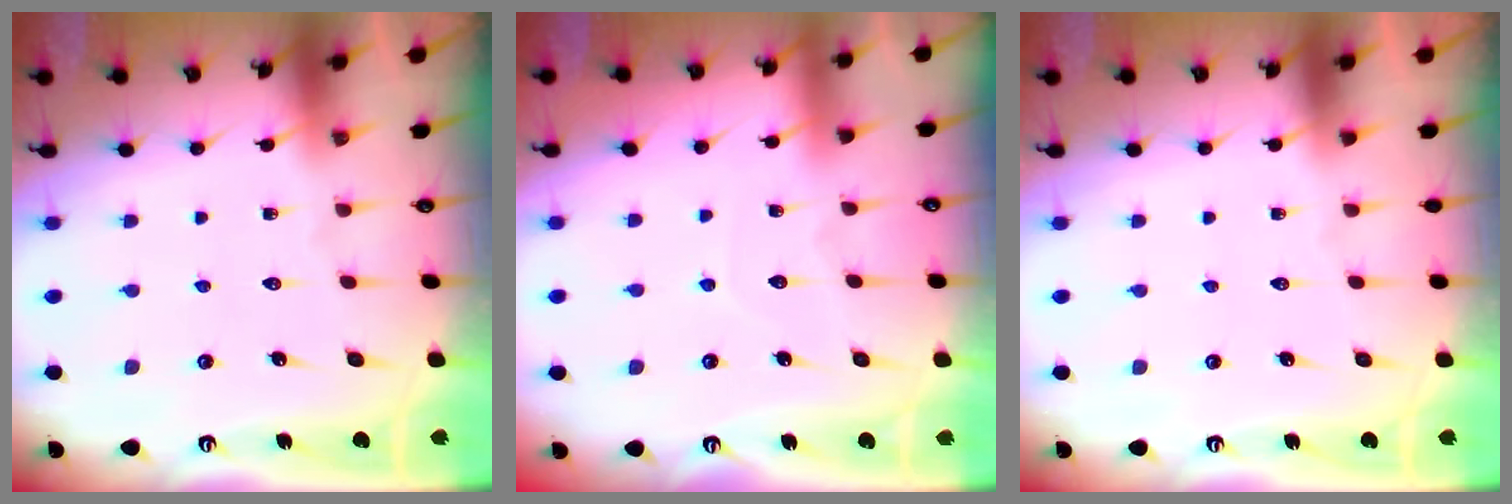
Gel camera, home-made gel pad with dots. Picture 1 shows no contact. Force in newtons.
{"total": 3.5, "press": 3.5, "slide": 0.3}
{"total": 0.0}